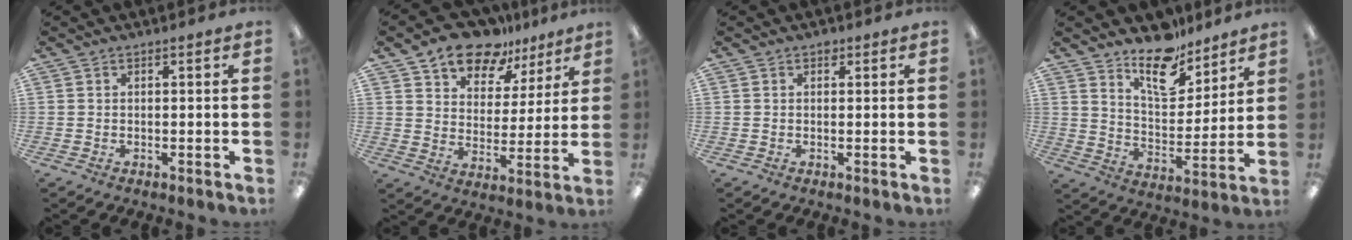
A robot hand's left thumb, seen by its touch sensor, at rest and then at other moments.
{"total": 13.1, "force": [10.6, 6.7, 3.7], "torque": [-0.058, -0.080, 0.194]}
{"total": 1.1, "force": [0.5, 0.8, 0.5], "torque": [-0.002, -0.003, 0.008]}
{"total": 14.6, "force": [11.3, 6.4, 6.7], "torque": [-0.095, -0.079, 0.200]}